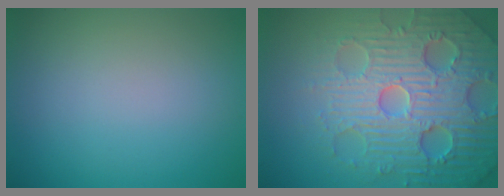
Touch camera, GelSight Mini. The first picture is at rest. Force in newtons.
{"total": 7.8, "press": 7.6, "slide": 1.8}